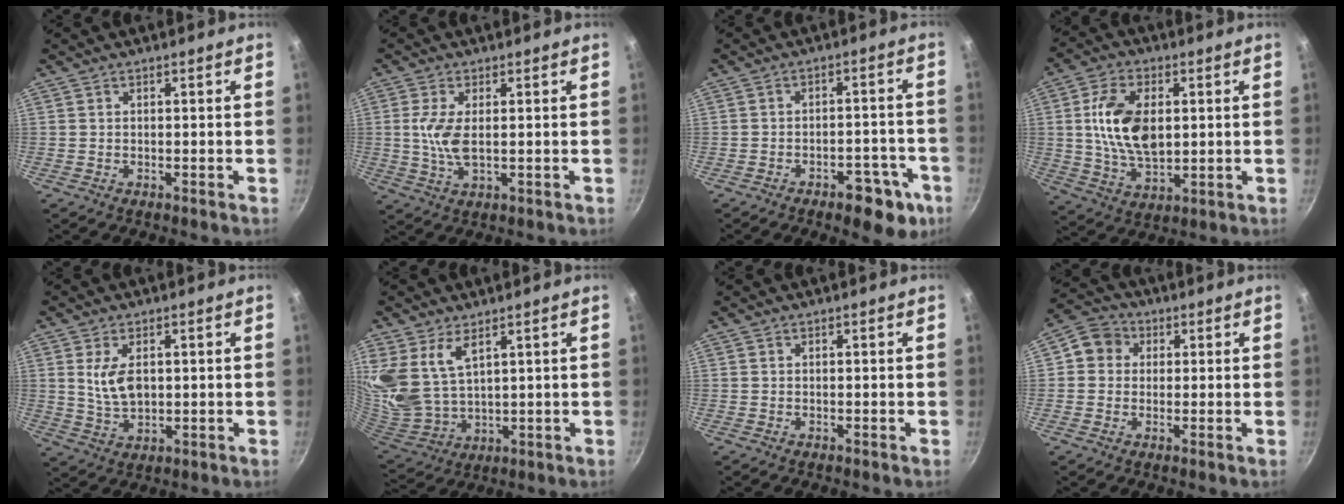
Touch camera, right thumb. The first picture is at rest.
{"total": 6.1, "force": [0.5, 2.5, 5.5], "torque": [-0.120, -0.004, 0.010]}
{"total": 10.2, "force": [-5.4, 5.0, 7.1], "torque": [-0.049, 0.039, -0.060]}
{"total": 13.6, "force": [1.8, 7.9, 10.8], "torque": [-0.183, -0.005, 0.036]}
{"total": 4.0, "force": [1.6, 1.5, 3.3], "torque": [-0.058, -0.021, 0.036]}
{"total": 12.3, "force": [6.2, 7.0, 7.9], "torque": [-0.157, -0.049, 0.141]}
{"total": 0.0}
{"total": 6.3, "force": [1.1, 5.8, 2.4], "torque": [-0.005, 0.011, 0.002]}